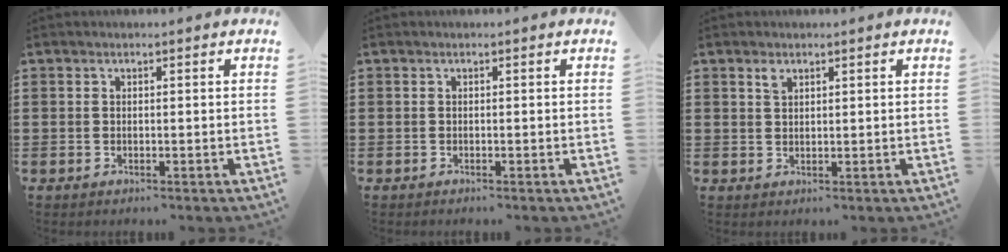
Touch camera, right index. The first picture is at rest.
{"total": 0.0}
{"total": 1.4, "force": [1.0, 0.7, 0.7], "torque": [-0.017, 0.003, 0.018]}